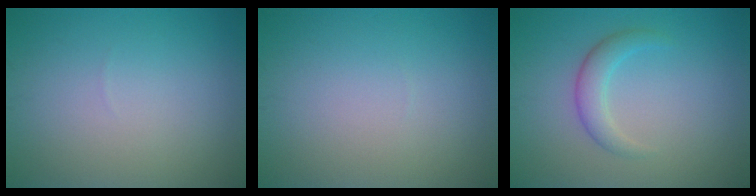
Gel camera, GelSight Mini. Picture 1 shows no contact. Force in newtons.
{"total": 0.0}
{"total": 2.4, "press": 2.4, "slide": 0.1}